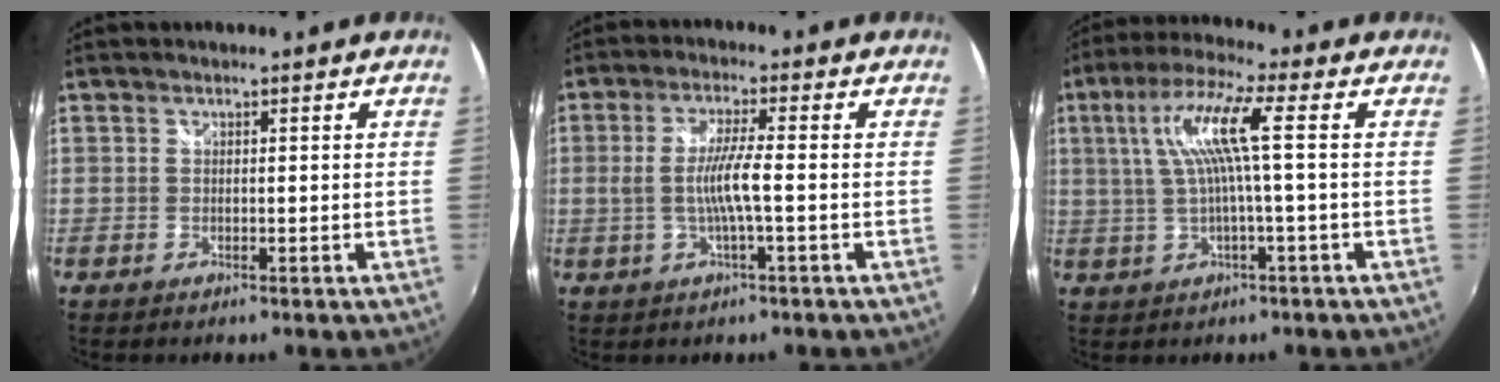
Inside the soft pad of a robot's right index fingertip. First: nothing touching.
{"total": 5.9, "force": [-1.0, -0.3, 5.8], "torque": [-0.115, -0.005, -0.015]}
{"total": 9.1, "force": [1.1, 0.0, 9.1], "torque": [-0.175, 0.009, 0.028]}